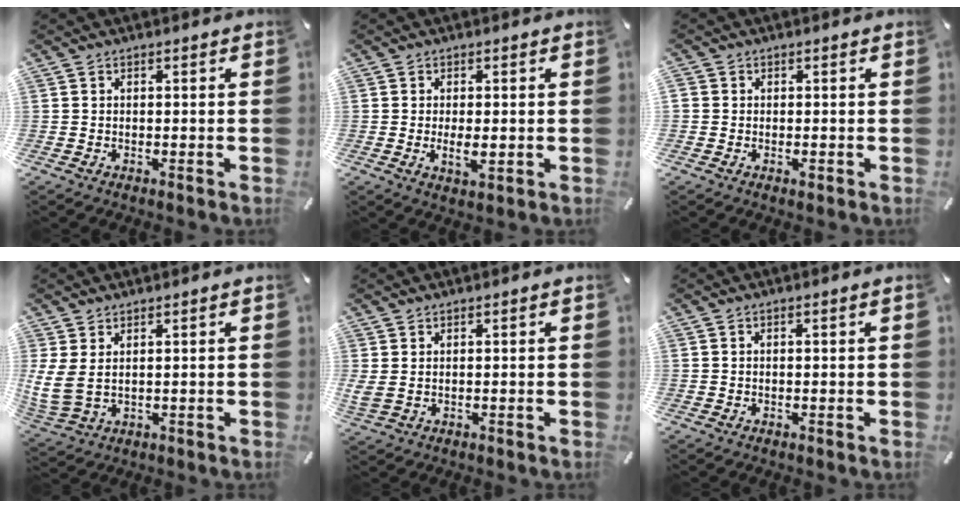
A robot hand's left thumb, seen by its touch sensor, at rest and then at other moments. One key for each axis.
{"total": 4.4, "fx": -0.4, "fy": 1.5, "fz": 4.1, "tx": -0.068, "ty": -0.004, "tz": -0.008}
{"total": 1.1, "fx": -0.4, "fy": 0.9, "fz": 0.4, "tx": -0.006, "ty": 0.001, "tz": -0.008}
{"total": 6.1, "fx": 2.2, "fy": 3.2, "fz": 4.7, "tx": -0.115, "ty": -0.013, "tz": 0.042}
{"total": 2.5, "fx": 0.9, "fy": 0.6, "fz": 2.2, "tx": -0.051, "ty": -0.005, "tz": 0.017}
{"total": 0.9, "fx": 0.1, "fy": -0.1, "fz": 0.9, "tx": -0.014, "ty": -0.003, "tz": 0.001}